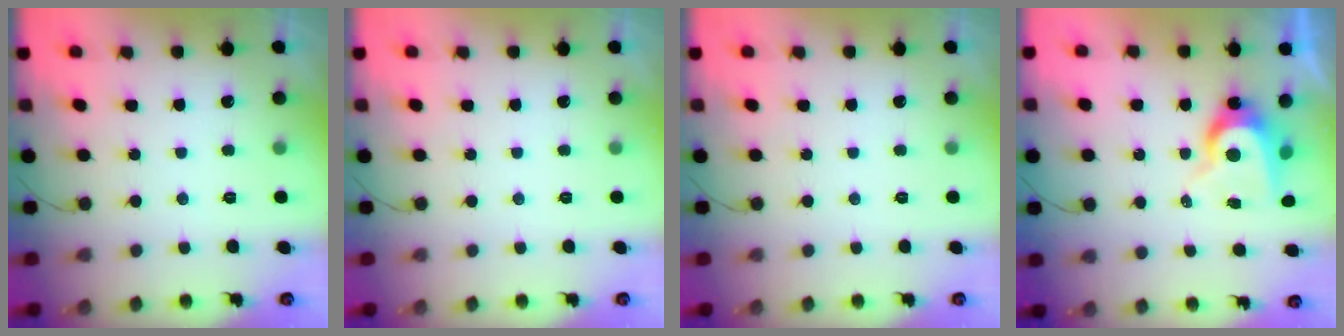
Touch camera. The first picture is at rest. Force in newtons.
{"total": 0.0}
{"total": 0.0}
{"total": 8.2, "press": 8.2, "slide": 0.6}